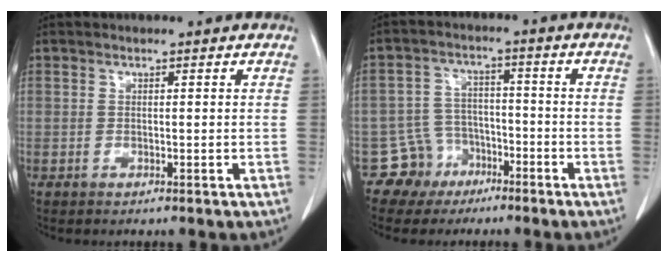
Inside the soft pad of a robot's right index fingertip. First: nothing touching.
{"total": 6.0, "force": [-3.8, 4.6, -0.5], "torque": [0.017, 0.014, -0.066]}